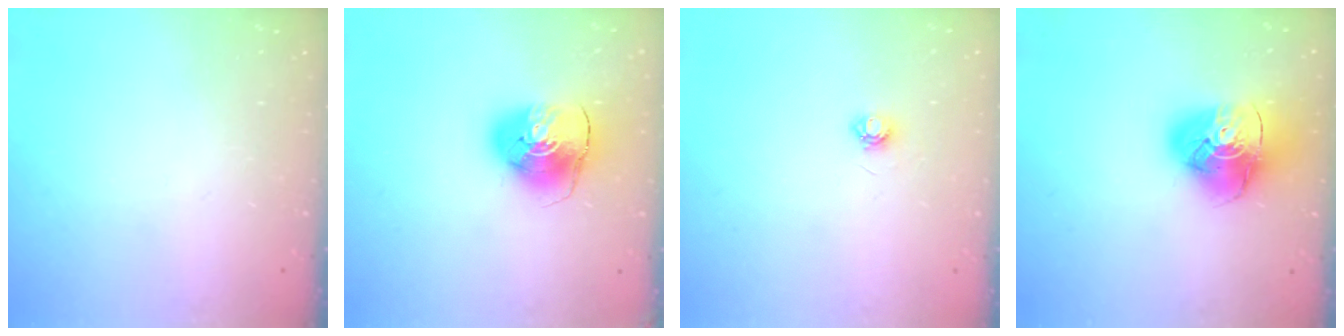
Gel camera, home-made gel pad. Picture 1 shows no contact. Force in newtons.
{"total": 9.7, "press": 9.6, "slide": 1.4}
{"total": 4.7, "press": 4.6, "slide": 0.6}
{"total": 13.8, "press": 13.7, "slide": 1.4}